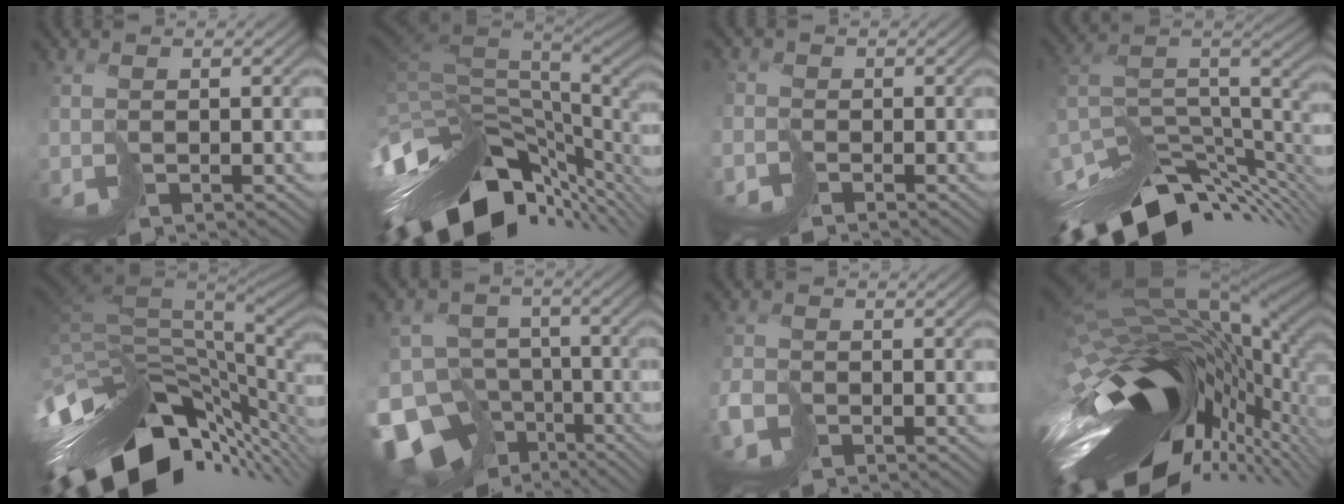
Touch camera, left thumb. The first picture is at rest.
{"total": 14.4, "force": [-5.7, 6.6, 11.4], "torque": [-0.227, -0.013, -0.099]}
{"total": 2.5, "force": [-2.0, 1.4, -0.4], "torque": [0.017, -0.002, -0.054]}
{"total": 13.3, "force": [-8.2, 5.8, 8.8], "torque": [-0.177, -0.009, -0.139]}
{"total": 15.5, "force": [-6.2, 8.1, 11.7], "torque": [-0.214, -0.011, -0.108]}
{"total": 16.6, "force": [-10.1, 11.6, 6.4], "torque": [-0.182, -0.043, -0.139]}
{"total": 2.4, "force": [-1.8, 1.4, 0.7], "torque": [-0.013, -0.004, -0.044]}
{"total": 18.6, "force": [-5.8, 9.3, 15.0], "torque": [-0.299, -0.040, -0.073]}